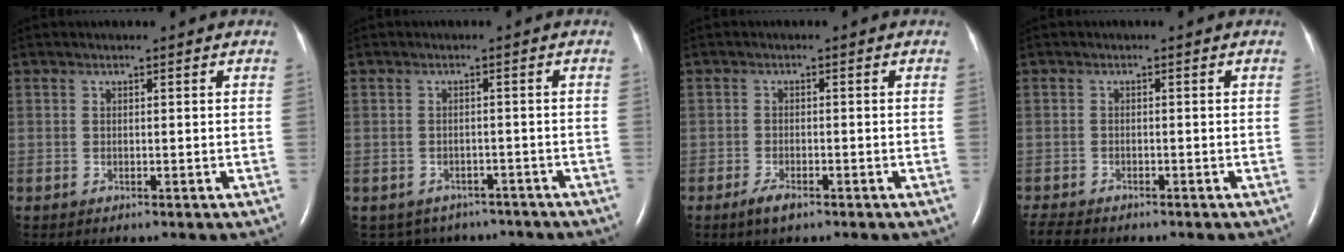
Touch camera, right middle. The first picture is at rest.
{"total": 7.0, "force": [-5.9, 3.7, 0.3], "torque": [-0.005, 0.011, -0.065]}
{"total": 2.4, "force": [-1.7, 0.7, 1.6], "torque": [-0.041, -0.004, -0.030]}
{"total": 3.4, "force": [-3.0, 1.0, 1.1], "torque": [-0.024, -0.011, -0.050]}